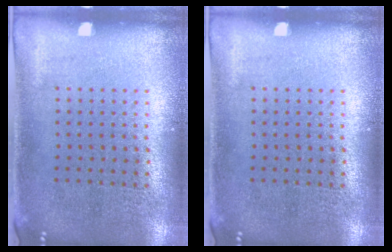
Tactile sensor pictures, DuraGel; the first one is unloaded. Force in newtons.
{"total": 0.0}